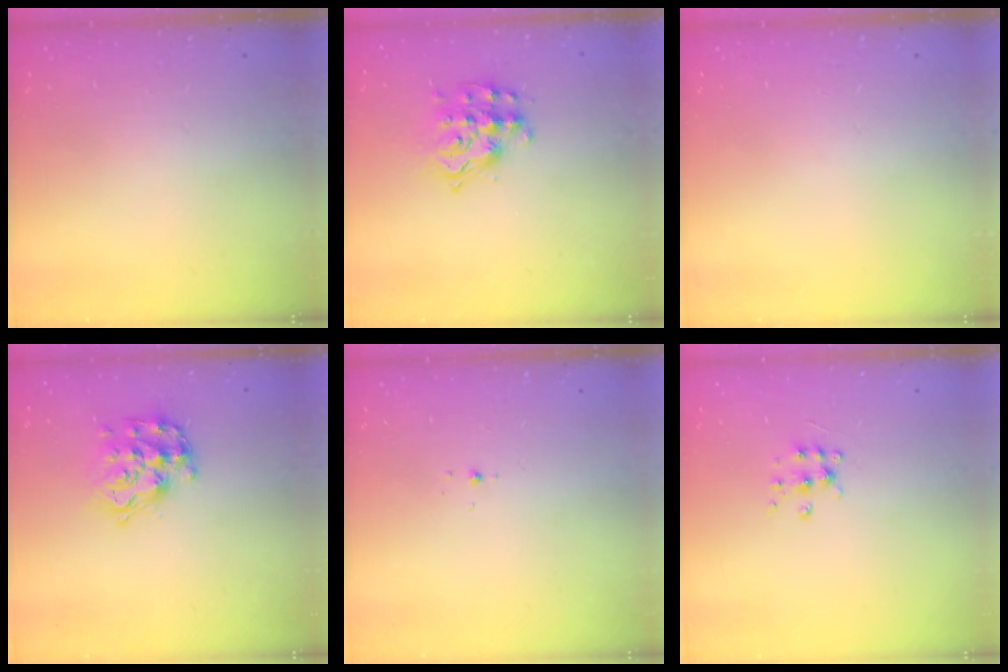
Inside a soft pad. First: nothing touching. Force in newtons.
{"total": 13.4, "press": 13.3, "slide": 0.9}
{"total": 0.0}
{"total": 14.1, "press": 14.1, "slide": 1.1}
{"total": 3.0, "press": 2.9, "slide": 0.8}
{"total": 6.3, "press": 6.3, "slide": 0.6}